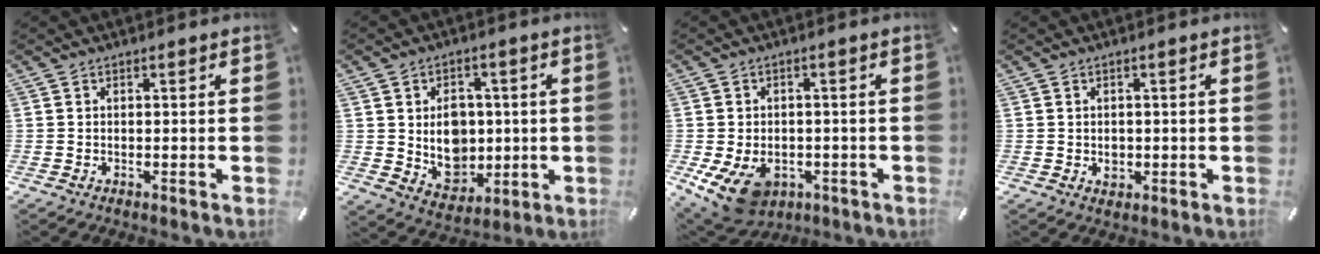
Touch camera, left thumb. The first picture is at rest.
{"total": 10.5, "force": [0.8, 9.0, 5.2], "torque": [-0.080, -0.005, 0.022]}
{"total": 10.0, "force": [-4.2, 7.1, 5.6], "torque": [-0.103, 0.019, -0.071]}
{"total": 2.1, "force": [-0.2, 1.9, 0.9], "torque": [-0.010, -0.001, -0.006]}